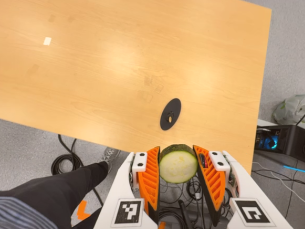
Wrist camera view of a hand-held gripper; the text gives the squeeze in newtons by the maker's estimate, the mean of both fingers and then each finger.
{"total": 13.8, "left": 13.6, "right": 14.0}